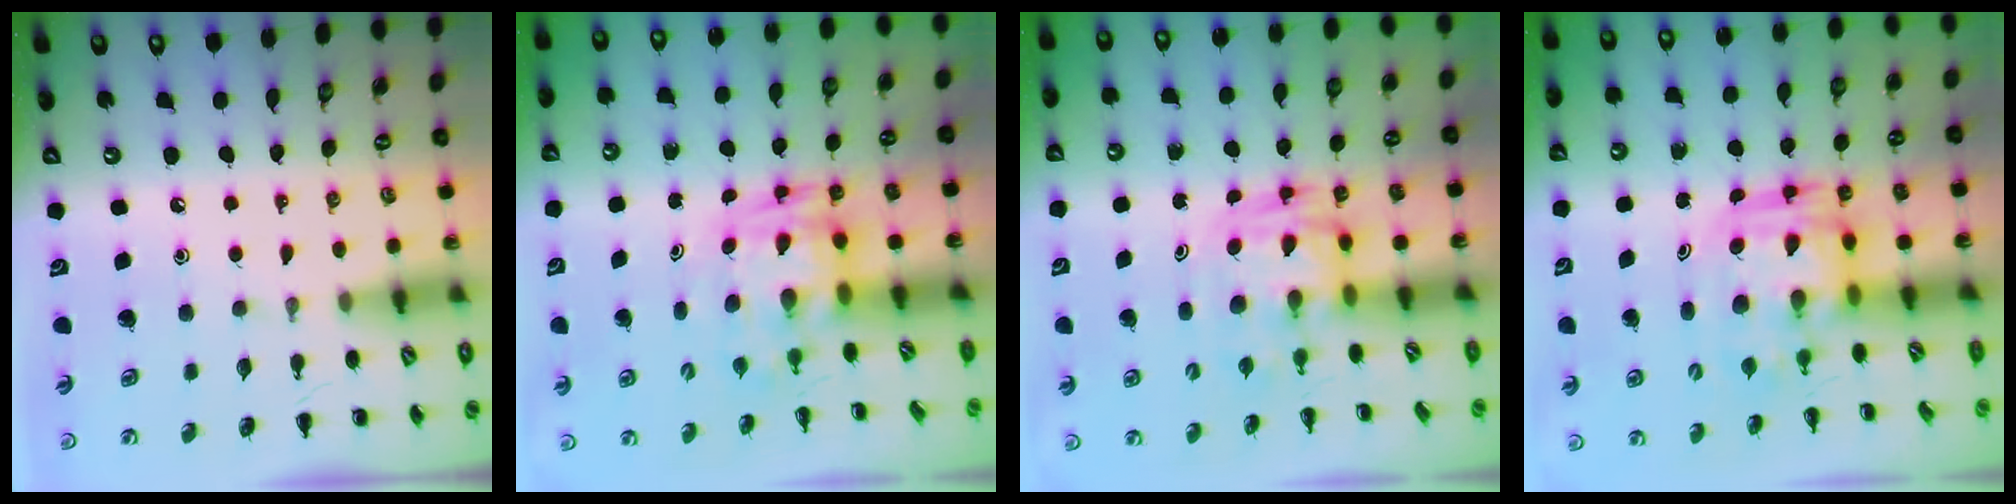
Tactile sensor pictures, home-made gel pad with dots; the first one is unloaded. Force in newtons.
{"total": 3.6, "press": 3.6, "slide": 0.7}
{"total": 3.4, "press": 3.4, "slide": 0.6}
{"total": 3.5, "press": 3.4, "slide": 0.7}